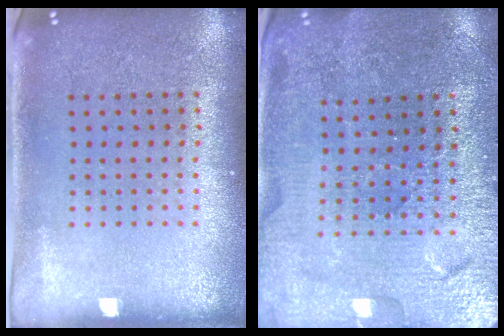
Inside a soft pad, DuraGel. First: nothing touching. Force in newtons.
{"total": 3.2, "press": 3.2, "slide": 0.1}